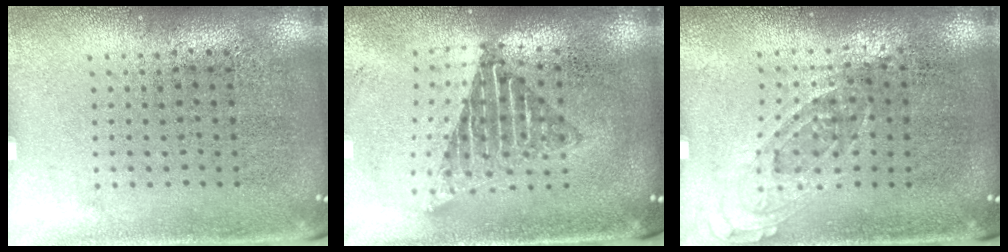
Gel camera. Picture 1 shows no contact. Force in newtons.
{"total": 1.6, "press": 1.4, "slide": 0.9}
{"total": 0.7, "press": 0.7, "slide": 0.3}